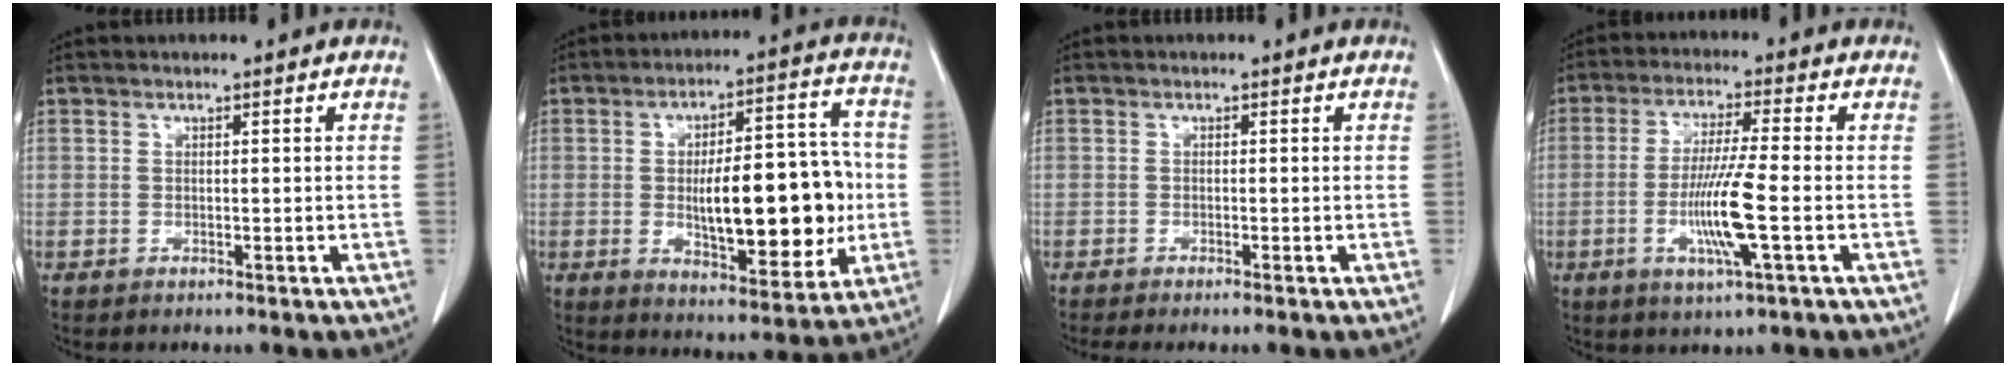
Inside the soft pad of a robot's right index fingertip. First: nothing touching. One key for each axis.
{"total": 16.9, "fx": -1.4, "fy": 5.8, "fz": 15.8, "tx": -0.238, "ty": 0.017, "tz": -0.012}
{"total": 1.9, "fx": -1.6, "fy": -0.2, "fz": 1.1, "tx": -0.017, "ty": -0.003, "tz": -0.024}
{"total": 9.4, "fx": -2.3, "fy": -0.3, "fz": 9.1, "tx": -0.180, "ty": -0.013, "tz": -0.046}